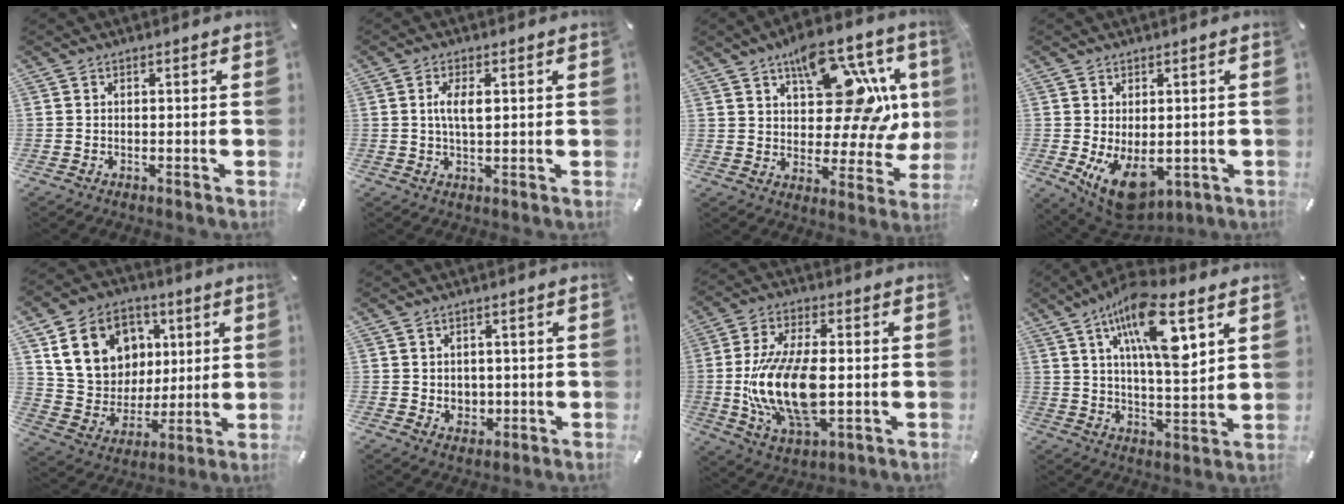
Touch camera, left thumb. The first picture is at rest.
{"total": 4.8, "force": [0.9, 1.8, 4.3], "torque": [-0.097, 0.003, 0.010]}
{"total": 19.0, "force": [8.7, 9.9, 13.7], "torque": [-0.185, -0.066, 0.146]}
{"total": 10.2, "force": [-2.3, 6.0, 7.9], "torque": [-0.137, -0.005, -0.035]}
{"total": 17.1, "force": [6.4, 14.3, 6.9], "torque": [-0.113, -0.017, 0.133]}
{"total": 3.5, "force": [0.3, 3.3, 1.1], "torque": [-0.002, -0.005, 0.002]}
{"total": 19.1, "force": [-1.3, 10.1, 16.1], "torque": [-0.331, -0.013, -0.018]}
{"total": 16.1, "force": [8.7, 4.9, 12.7], "torque": [-0.220, -0.027, 0.140]}